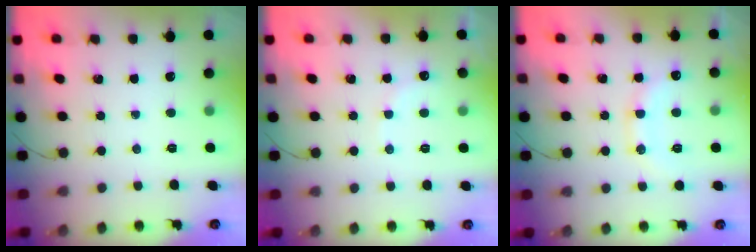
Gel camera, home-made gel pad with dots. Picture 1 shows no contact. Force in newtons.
{"total": 6.7, "press": 6.6, "slide": 1.0}
{"total": 12.6, "press": 12.6, "slide": 1.0}